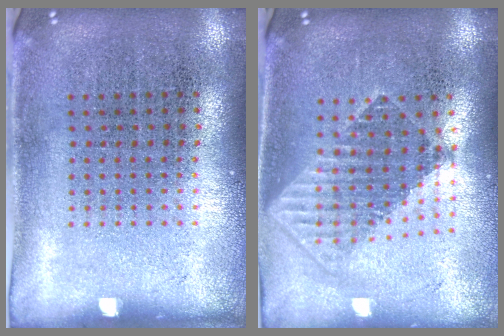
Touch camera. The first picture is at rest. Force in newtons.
{"total": 1.7, "press": 1.4, "slide": 1.1}